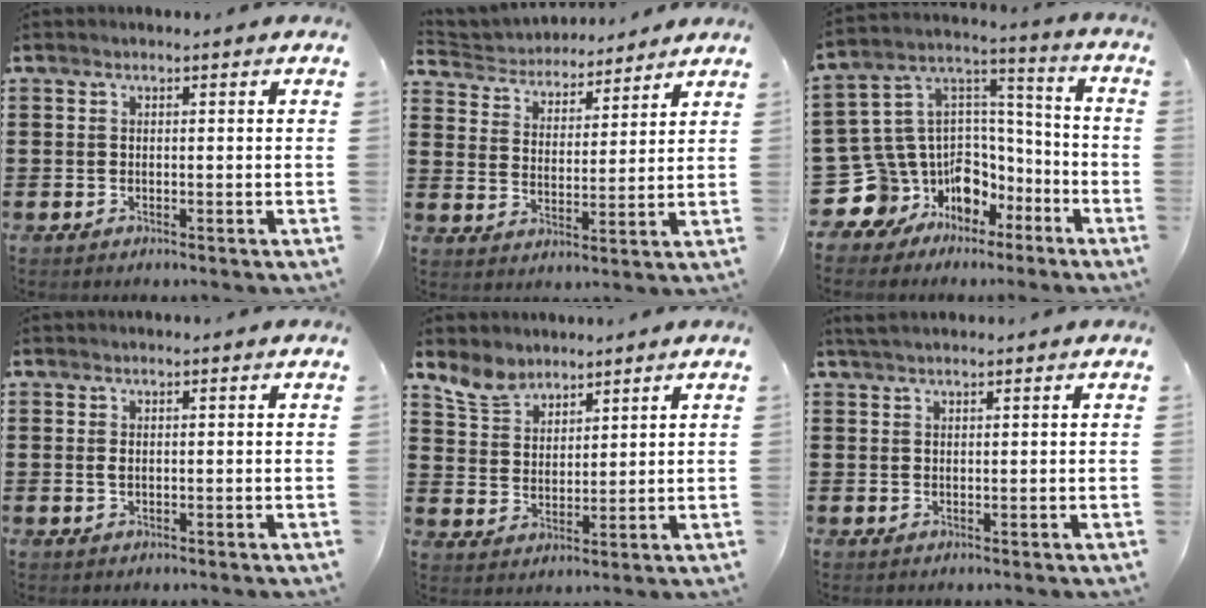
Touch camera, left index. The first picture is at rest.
{"total": 4.2, "force": [4.1, 0.8, -0.2], "torque": [-0.023, -0.028, 0.068]}
{"total": 11.4, "force": [-6.2, 9.3, 2.0], "torque": [-0.090, -0.018, -0.094]}
{"total": 0.9, "force": [0.2, 0.3, 0.8], "torque": [-0.017, 0.003, 0.002]}
{"total": 5.8, "force": [5.0, 2.7, 1.1], "torque": [-0.046, -0.010, 0.095]}
{"total": 1.6, "force": [1.4, 0.1, 0.7], "torque": [-0.015, 0.000, 0.027]}